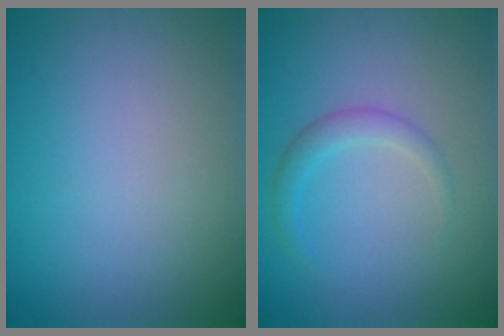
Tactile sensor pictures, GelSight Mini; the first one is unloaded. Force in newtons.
{"total": 1.7, "press": 1.7, "slide": 0.0}